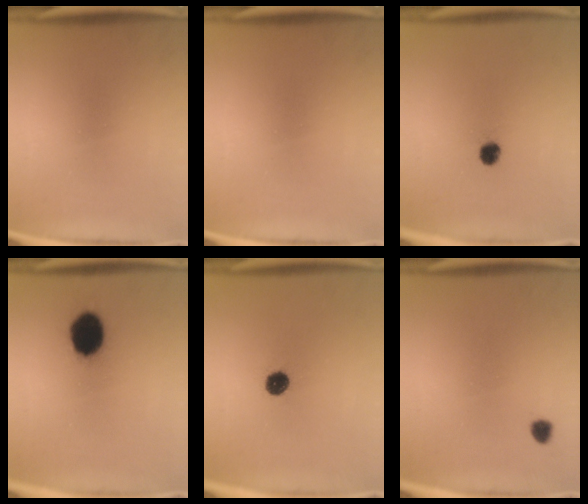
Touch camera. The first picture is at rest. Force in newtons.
{"total": 0.0}
{"total": 3.2}
{"total": 12.1}
{"total": 5.2}
{"total": 1.7}